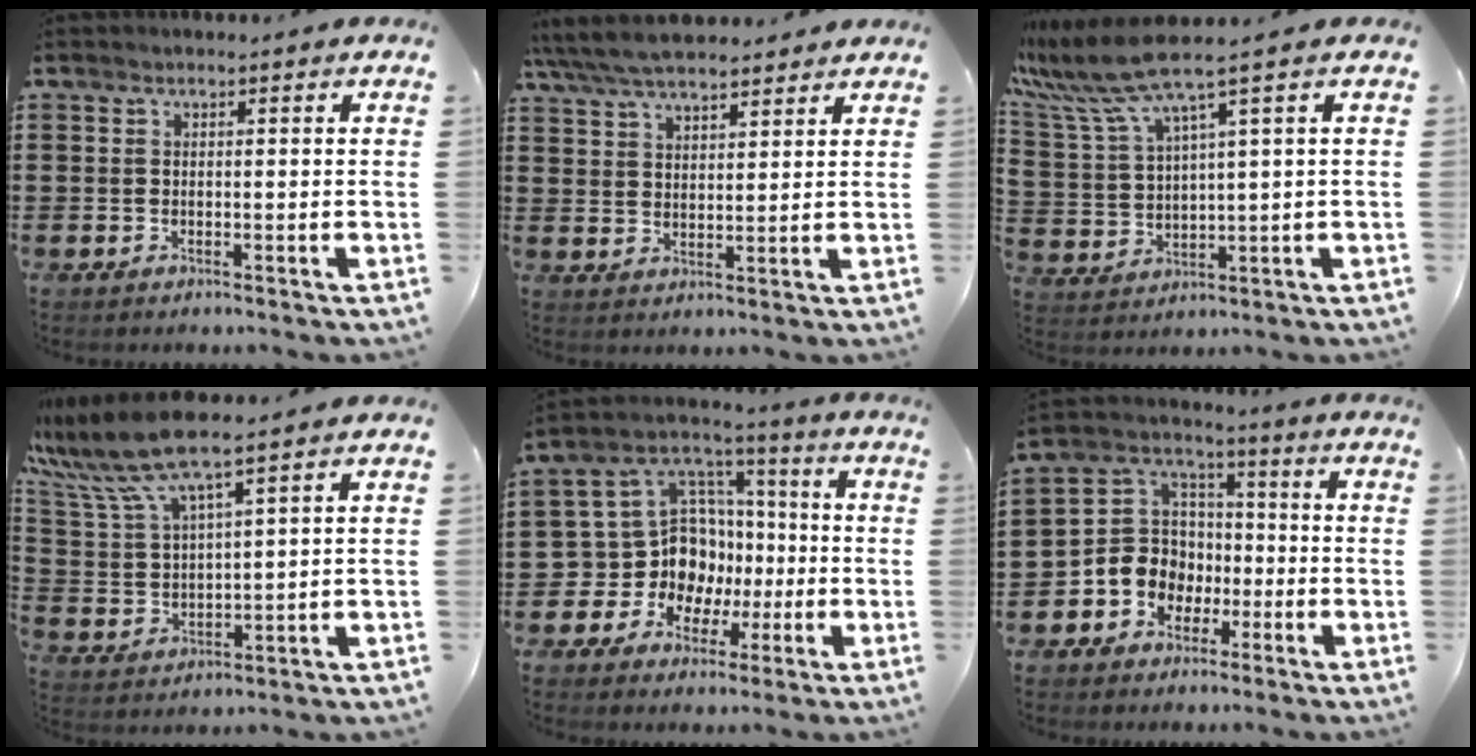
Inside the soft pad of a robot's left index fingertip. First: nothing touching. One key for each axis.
{"total": 6.0, "fx": 5.5, "fy": 1.4, "fz": 2.1, "tx": -0.060, "ty": -0.012, "tz": 0.102}
{"total": 6.8, "fx": 4.8, "fy": 0.3, "fz": 4.7, "tx": -0.128, "ty": -0.031, "tz": 0.080}
{"total": 8.9, "fx": 7.3, "fy": 0.8, "fz": 5.1, "tx": -0.133, "ty": -0.030, "tz": 0.127}
{"total": 12.2, "fx": -2.1, "fy": 11.3, "fz": 4.3, "tx": -0.127, "ty": -0.003, "tz": -0.029}
{"total": 7.6, "fx": -2.4, "fy": 6.9, "fz": 1.8, "tx": -0.079, "ty": 0.005, "tz": -0.051}